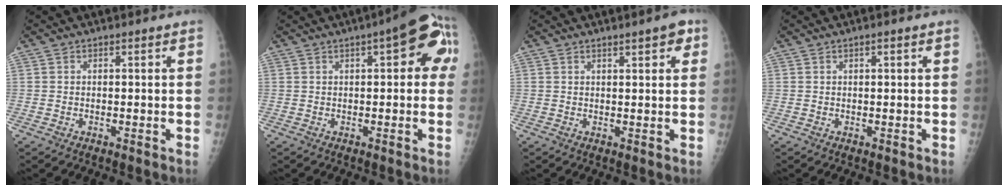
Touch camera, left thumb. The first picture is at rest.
{"total": 9.5, "force": [2.6, 3.6, 8.4], "torque": [-0.073, 0.023, 0.020]}
{"total": 3.3, "force": [1.9, 0.9, 2.6], "torque": [-0.024, -0.005, 0.023]}
{"total": 0.9, "force": [0.3, 0.1, 0.8], "torque": [-0.012, 0.002, 0.004]}